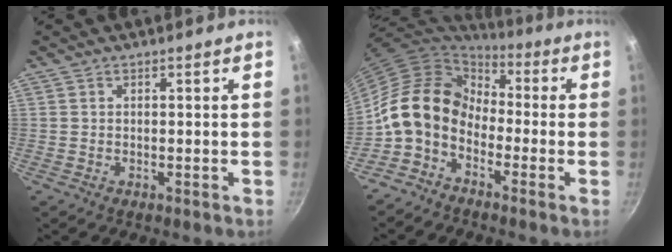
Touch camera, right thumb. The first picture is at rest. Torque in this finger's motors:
{"motor_torque": [1.58, 2.85, 1.20, -1.33, 0.54]}